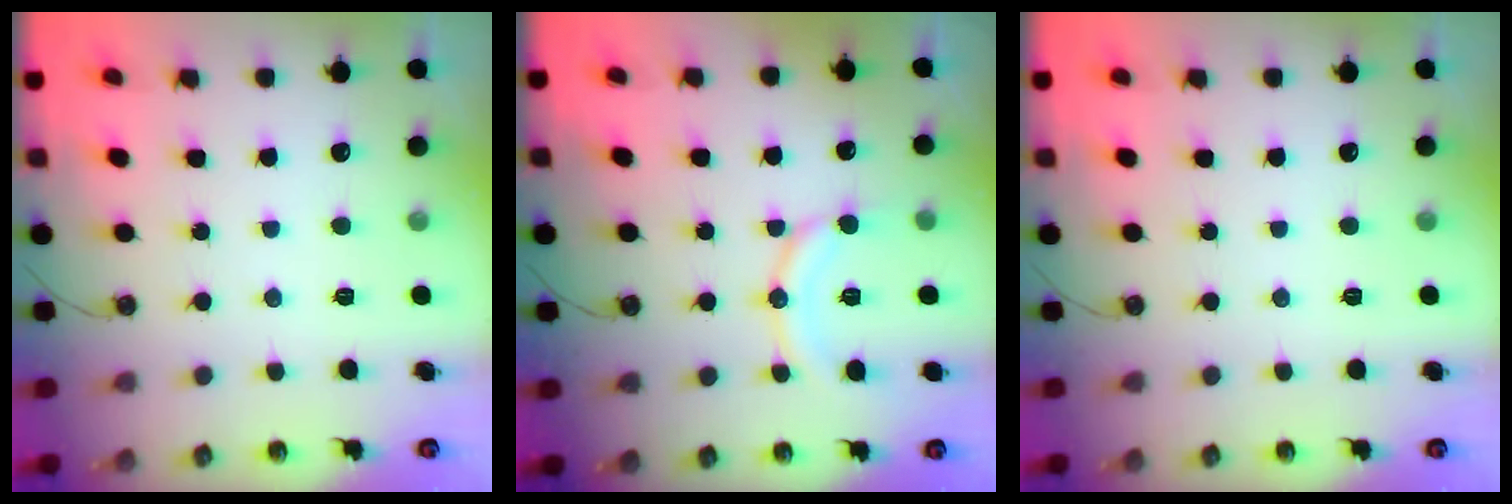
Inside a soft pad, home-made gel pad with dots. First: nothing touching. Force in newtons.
{"total": 11.2, "press": 11.2, "slide": 0.7}
{"total": 0.0}